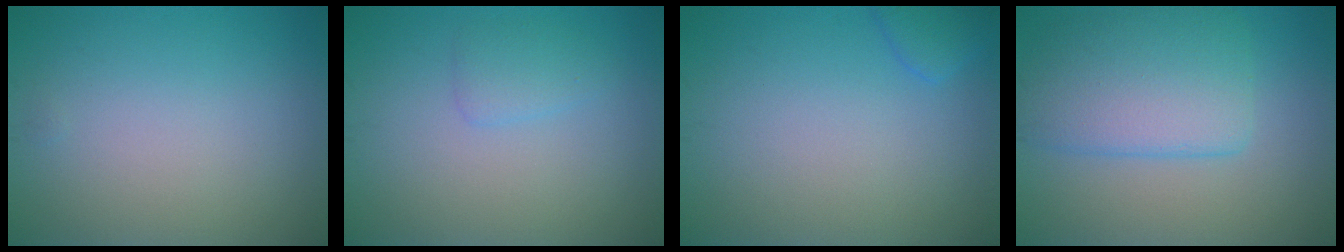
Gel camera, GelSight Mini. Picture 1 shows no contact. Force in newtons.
{"total": 1.5, "press": 1.5, "slide": 0.1}
{"total": 1.6, "press": 1.6, "slide": 0.1}
{"total": 6.3, "press": 6.3, "slide": 0.3}